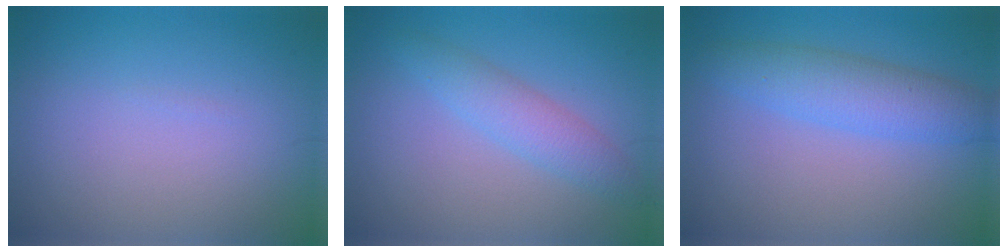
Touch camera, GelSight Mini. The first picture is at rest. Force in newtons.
{"total": 2.8, "press": 2.8, "slide": 0.0}
{"total": 4.2, "press": 4.2, "slide": 0.1}